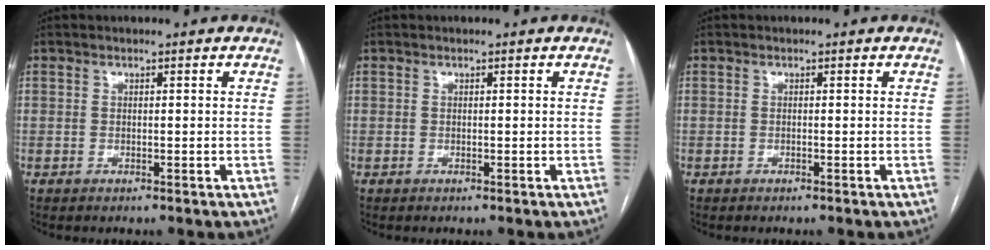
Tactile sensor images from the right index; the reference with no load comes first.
{"total": 0.0}
{"total": 0.0}